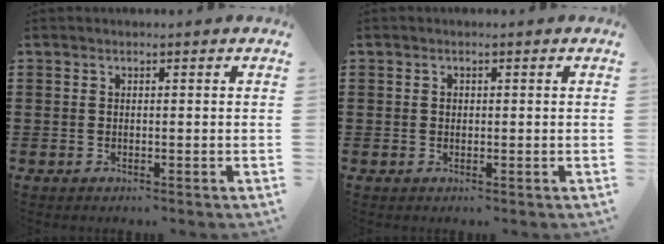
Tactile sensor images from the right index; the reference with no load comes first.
{"total": 0.6, "force": [0.1, 0.5, 0.3], "torque": [-0.008, 0.002, 0.002]}